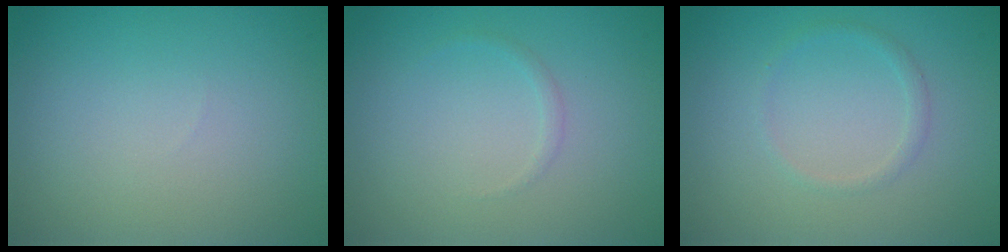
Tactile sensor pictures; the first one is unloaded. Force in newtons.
{"total": 0.6, "press": 0.6, "slide": 0.0}
{"total": 1.0, "press": 1.0, "slide": 0.0}